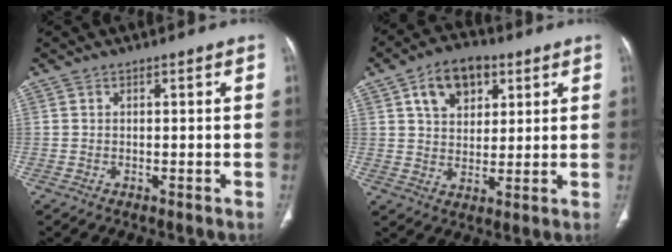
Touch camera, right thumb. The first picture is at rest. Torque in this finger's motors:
{"motor_torque": [-0.56, 1.23, 0.23, -0.17, 0.05]}